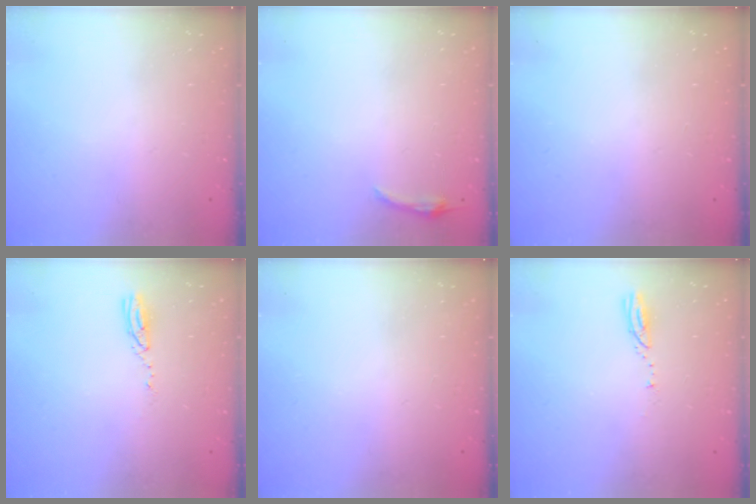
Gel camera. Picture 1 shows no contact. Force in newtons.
{"total": 4.2, "press": 3.6, "slide": 2.0}
{"total": 0.0}
{"total": 3.6, "press": 3.6, "slide": 0.2}
{"total": 0.0}
{"total": 2.9, "press": 2.9, "slide": 0.2}